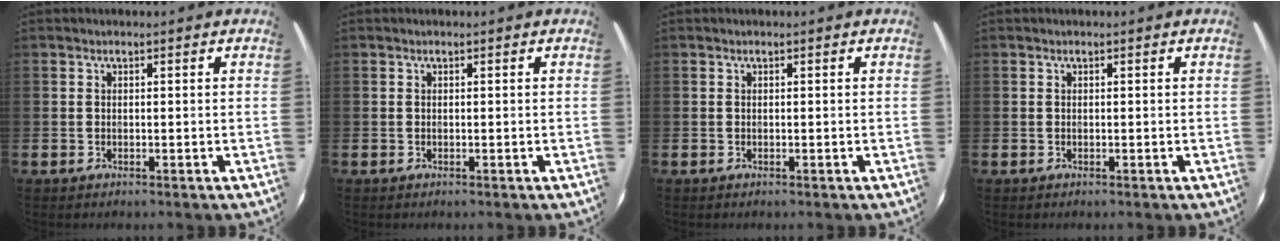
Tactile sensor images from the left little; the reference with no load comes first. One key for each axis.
{"total": 0.0}
{"total": 0.0}
{"total": 0.0}